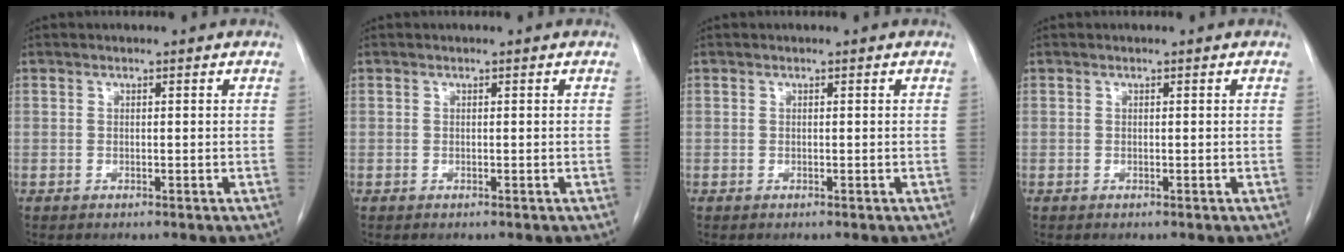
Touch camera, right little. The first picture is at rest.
{"total": 0.0}
{"total": 0.0}
{"total": 0.0}